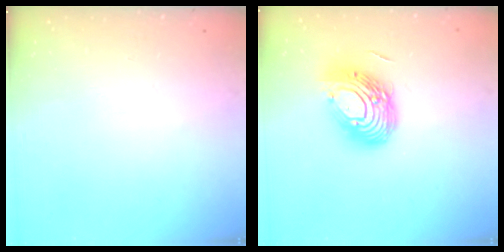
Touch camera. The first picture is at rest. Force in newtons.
{"total": 15.2, "press": 15.1, "slide": 1.4}